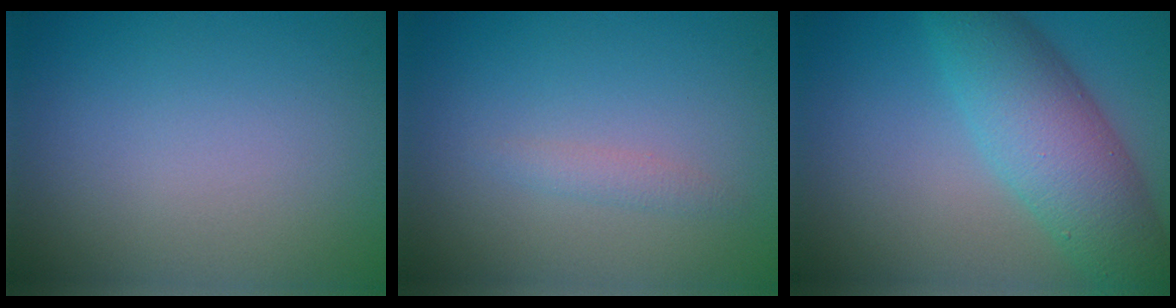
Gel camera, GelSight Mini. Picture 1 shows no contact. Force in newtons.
{"total": 1.0, "press": 1.0, "slide": 0.0}
{"total": 7.4, "press": 7.4, "slide": 0.2}